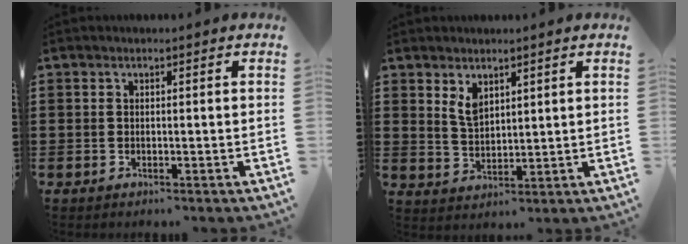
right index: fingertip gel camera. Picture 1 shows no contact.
{"total": 3.5, "force": [2.2, 1.8, 1.9], "torque": [-0.045, 0.003, 0.041]}